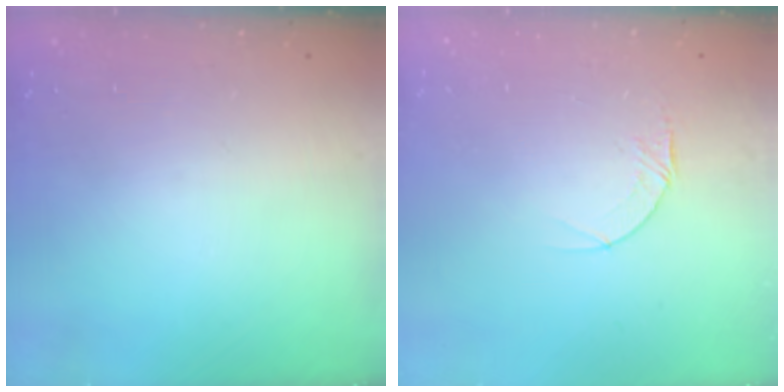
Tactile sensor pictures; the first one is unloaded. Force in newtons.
{"total": 4.1, "press": 4.1, "slide": 0.4}